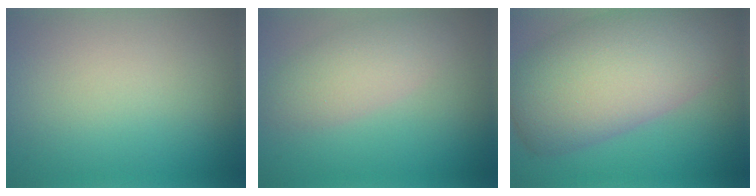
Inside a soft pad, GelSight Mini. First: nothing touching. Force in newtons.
{"total": 3.5, "press": 3.5, "slide": 0.2}
{"total": 12.4, "press": 12.3, "slide": 0.8}